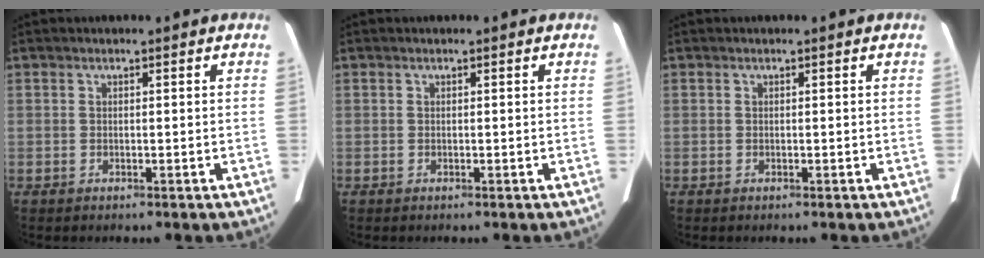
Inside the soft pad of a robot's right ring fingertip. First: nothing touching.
{"total": 0.0}
{"total": 0.0}